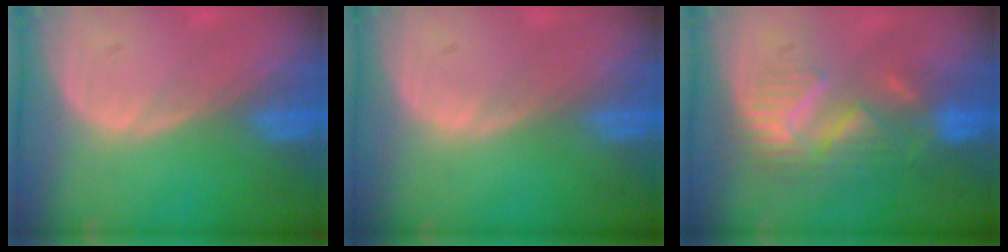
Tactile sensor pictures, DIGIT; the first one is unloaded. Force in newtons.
{"total": 0.0}
{"total": 8.8, "press": 7.8, "slide": 4.1}